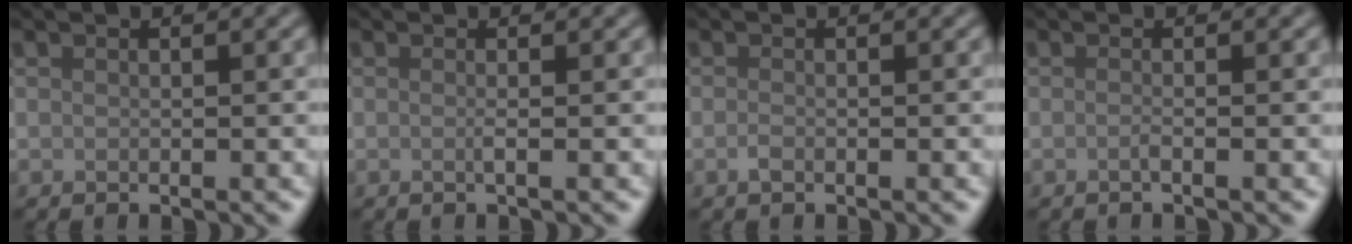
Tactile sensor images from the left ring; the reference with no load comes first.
{"total": 0.9, "force": [-0.1, 0.3, 0.8], "torque": [-0.012, -0.004, -0.006]}
{"total": 0.7, "force": [-0.4, 0.3, 0.5], "torque": [-0.012, -0.002, -0.008]}
{"total": 0.9, "force": [-0.3, 0.3, 0.8], "torque": [-0.010, -0.003, -0.010]}